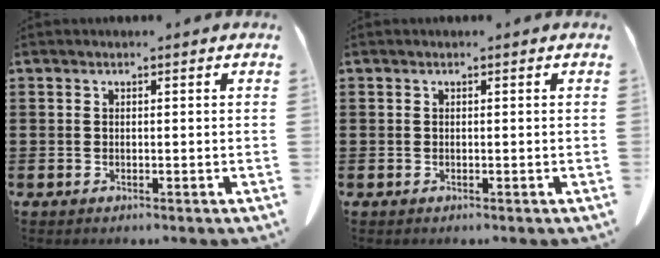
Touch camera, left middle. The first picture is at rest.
{"total": 0.0}